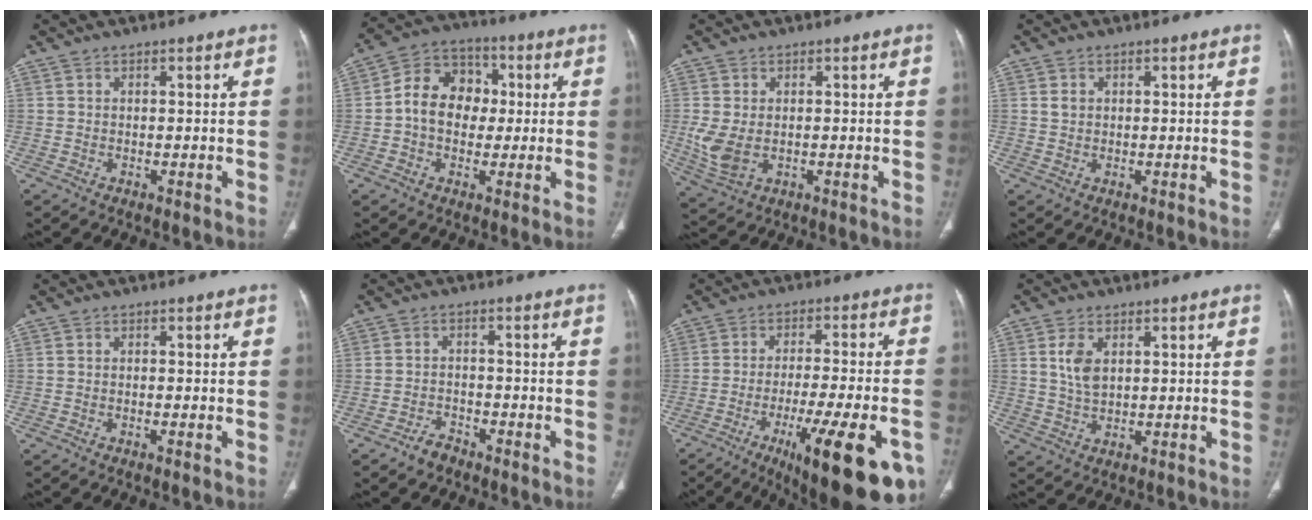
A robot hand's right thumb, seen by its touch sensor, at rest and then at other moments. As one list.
[{"total": 11.4, "force": [0.2, 9.0, 6.9], "torque": [-0.089, 0.031, -0.007]}, {"total": 6.2, "force": [-0.4, 4.0, 4.7], "torque": [-0.111, -0.009, 0.003]}, {"total": 1.2, "force": [0.4, 0.9, 0.6], "torque": [-0.008, -0.001, 0.009]}, {"total": 0.6, "force": [-0.2, 0.0, 0.5], "torque": [-0.013, -0.001, -0.003]}, {"total": 3.1, "force": [-2.5, 1.6, 0.8], "torque": [-0.018, 0.017, -0.042]}, {"total": 22.2, "force": [-10.6, 5.5, 18.7], "torque": [-0.225, 0.025, -0.148]}, {"total": 5.2, "force": [1.6, 3.0, 4.0], "torque": [-0.077, -0.006, 0.036]}]